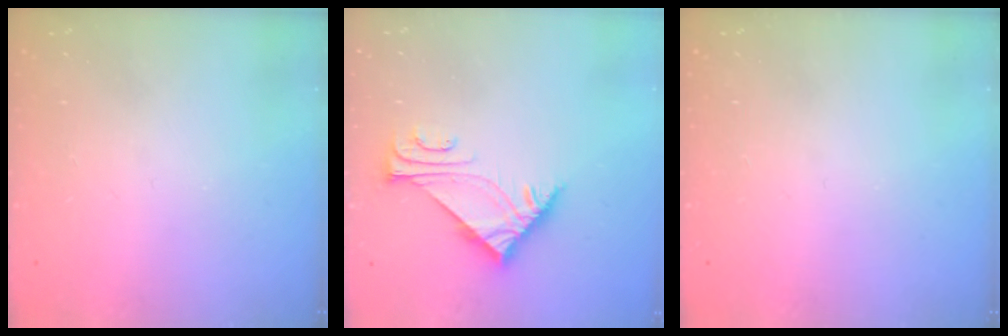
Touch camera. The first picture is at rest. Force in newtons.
{"total": 5.7, "press": 5.6, "slide": 0.7}
{"total": 0.0}